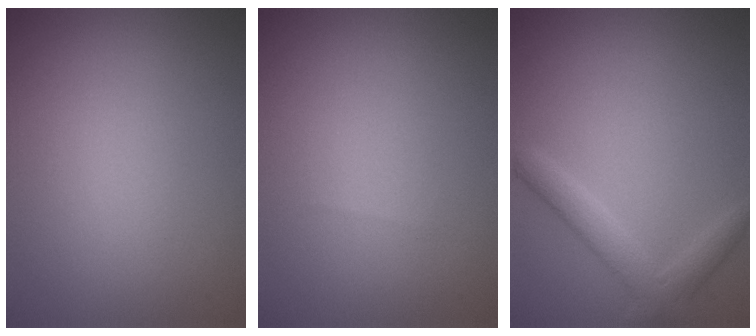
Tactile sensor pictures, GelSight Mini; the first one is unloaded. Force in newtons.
{"total": 0.0}
{"total": 2.6, "press": 2.6, "slide": 0.1}